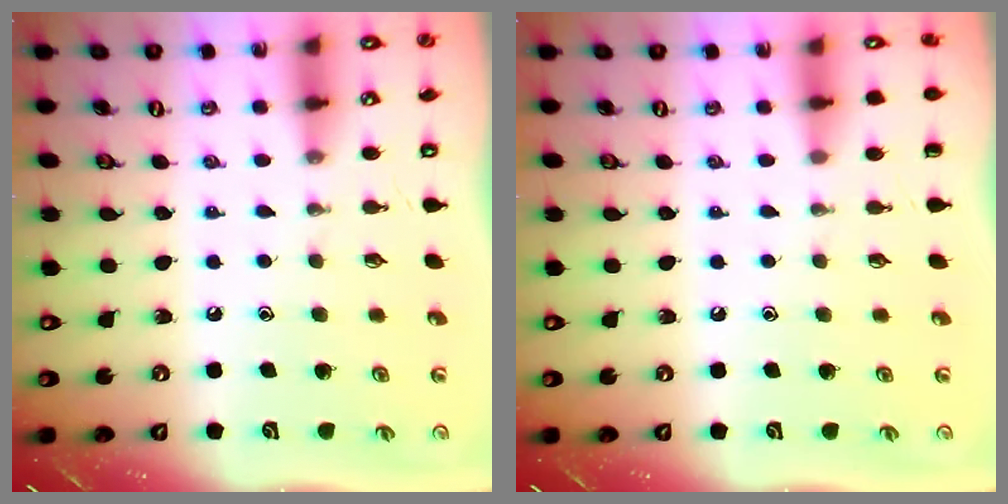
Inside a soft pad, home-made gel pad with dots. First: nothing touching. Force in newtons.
{"total": 0.0}